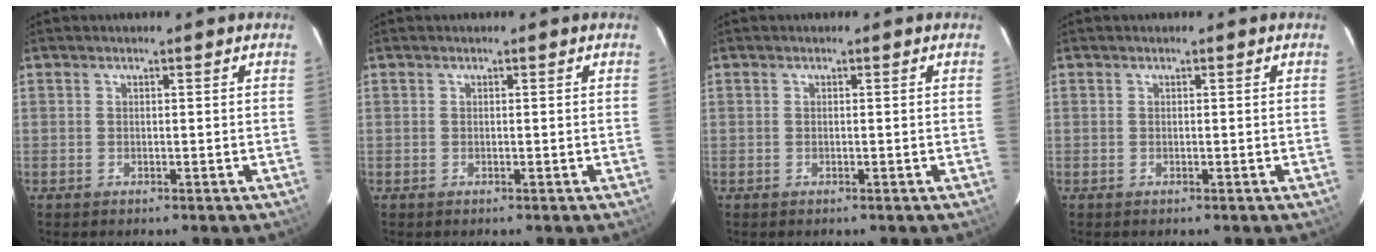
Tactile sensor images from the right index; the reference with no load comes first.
{"total": 0.0}
{"total": 0.0}
{"total": 0.0}